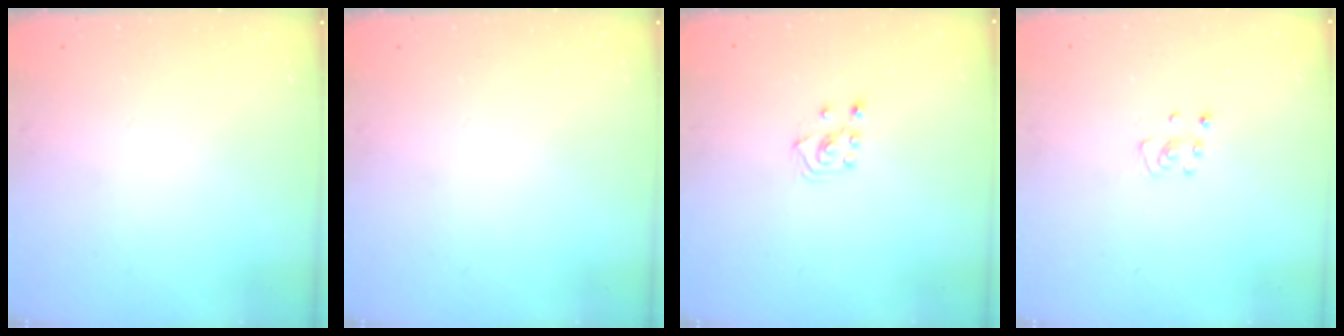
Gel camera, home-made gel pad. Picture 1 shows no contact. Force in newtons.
{"total": 0.0}
{"total": 3.8, "press": 3.8, "slide": 0.3}
{"total": 3.4, "press": 3.4, "slide": 0.3}